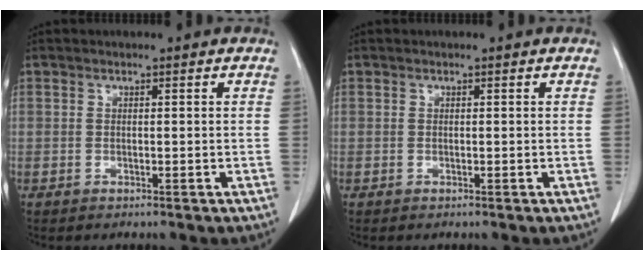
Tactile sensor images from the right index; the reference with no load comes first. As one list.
[{"total": 0.0}]